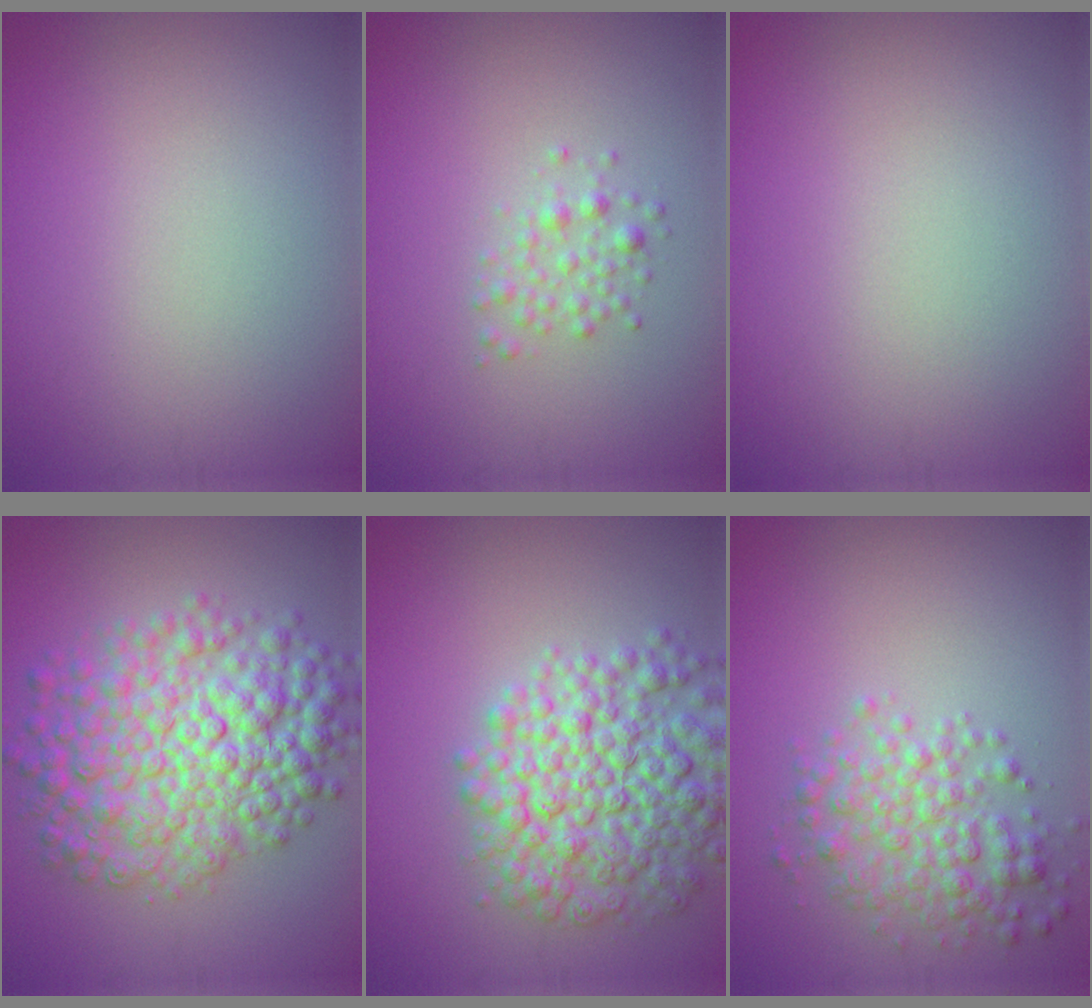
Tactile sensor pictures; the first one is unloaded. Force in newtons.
{"total": 1.7, "press": 1.7, "slide": 0.0}
{"total": 0.0}
{"total": 9.3, "press": 9.3, "slide": 0.1}
{"total": 8.2, "press": 8.2, "slide": 0.3}
{"total": 3.9, "press": 3.9, "slide": 0.1}